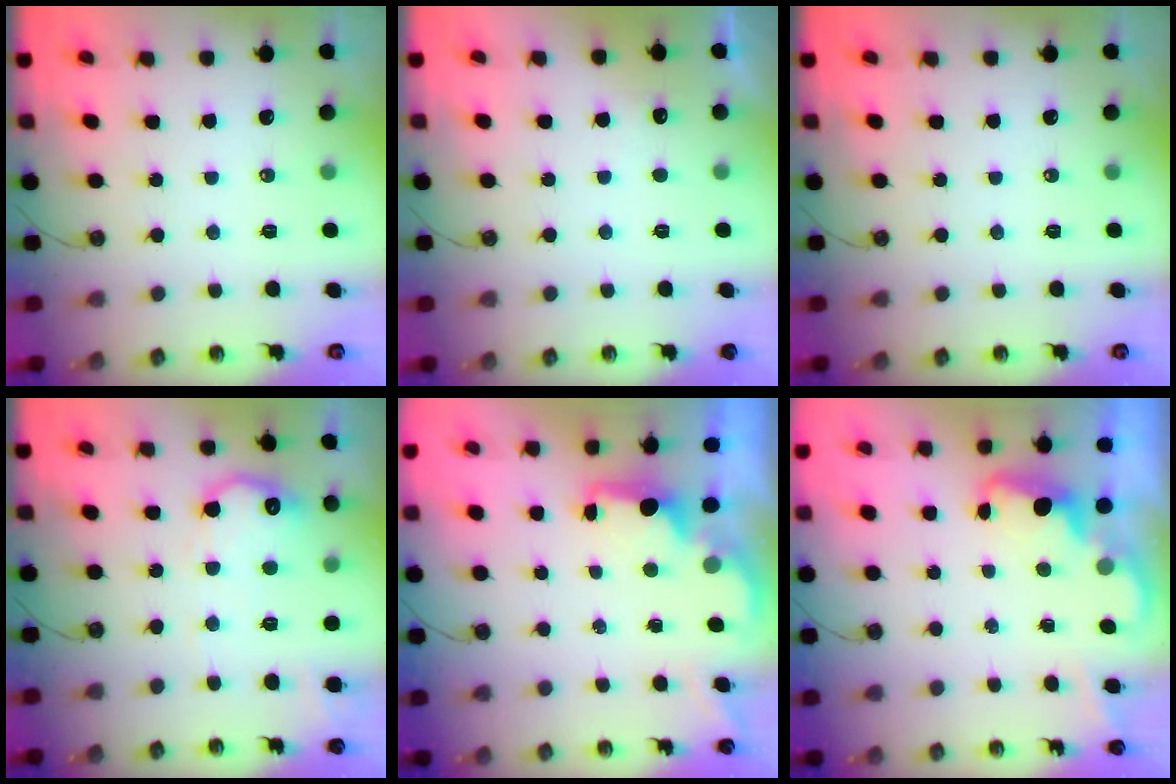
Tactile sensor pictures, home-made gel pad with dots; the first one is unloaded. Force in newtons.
{"total": 2.7, "press": 2.5, "slide": 1.0}
{"total": 0.0}
{"total": 12.0, "press": 12.0, "slide": 0.5}
{"total": 1.7, "press": 1.5, "slide": 0.8}
{"total": 2.2, "press": 2.2, "slide": 0.5}